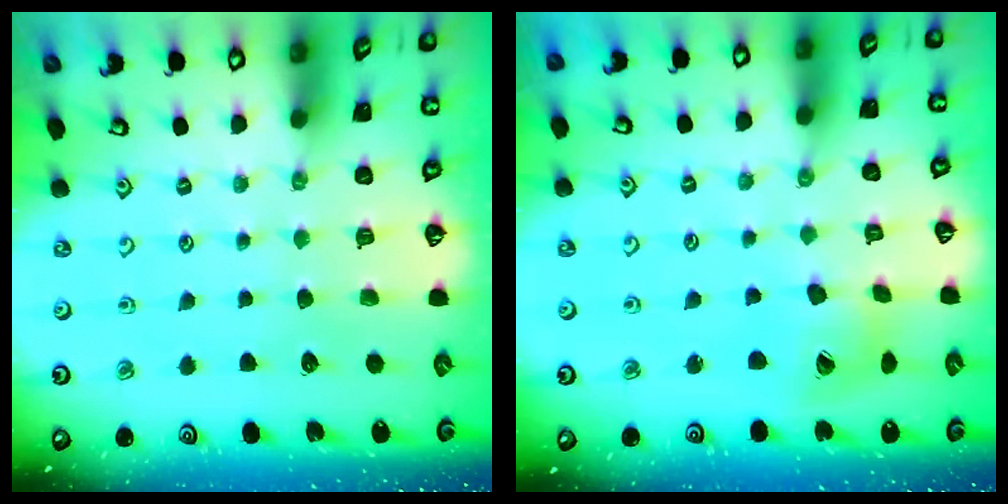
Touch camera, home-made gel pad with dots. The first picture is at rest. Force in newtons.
{"total": 12.4, "press": 12.4, "slide": 1.5}